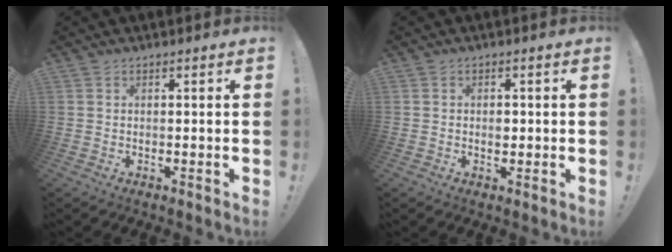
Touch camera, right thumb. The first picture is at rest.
{"total": 2.0, "force": [-0.2, 1.5, 1.2], "torque": [0.003, -0.002, -0.009]}